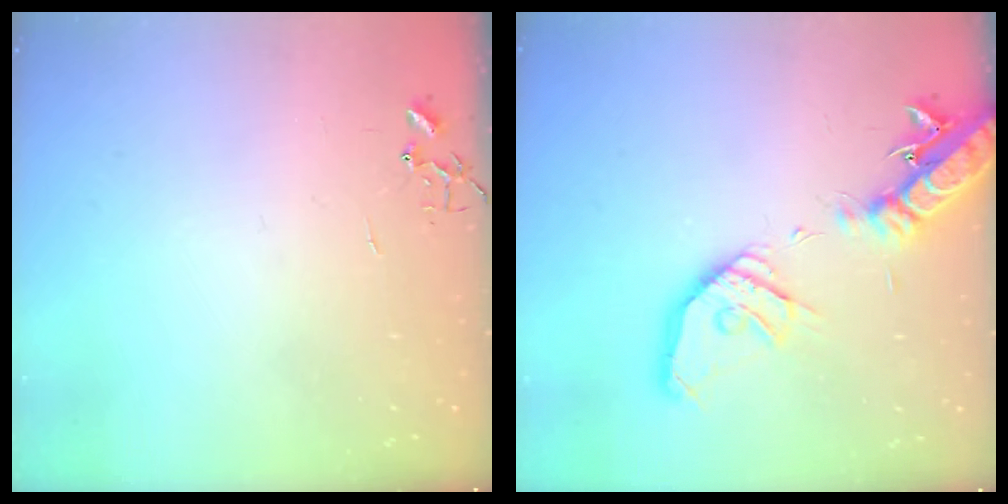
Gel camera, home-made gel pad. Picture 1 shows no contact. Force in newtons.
{"total": 20.7, "press": 20.4, "slide": 3.6}